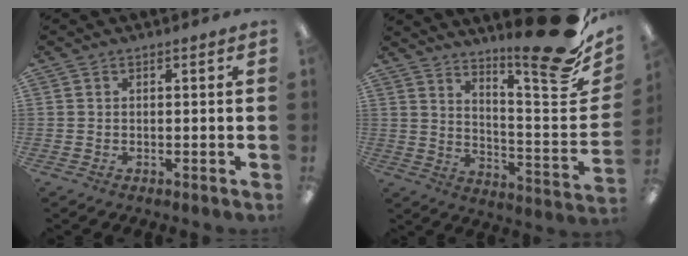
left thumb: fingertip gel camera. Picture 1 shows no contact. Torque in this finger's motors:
{"motor_torque": [0.54, 0.17, 1.38, -1.39, 0.35]}